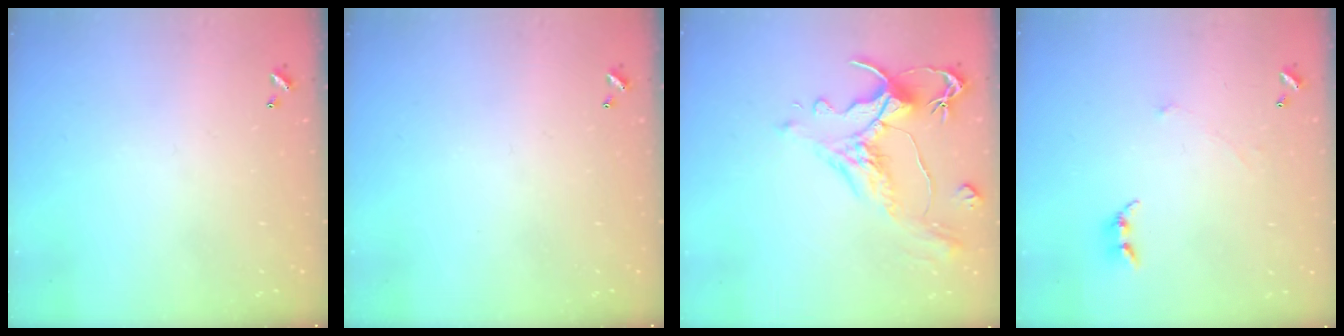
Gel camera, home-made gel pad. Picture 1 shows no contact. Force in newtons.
{"total": 0.0}
{"total": 1.6, "press": 0.4, "slide": 1.5}
{"total": 0.7, "press": 0.6, "slide": 0.5}